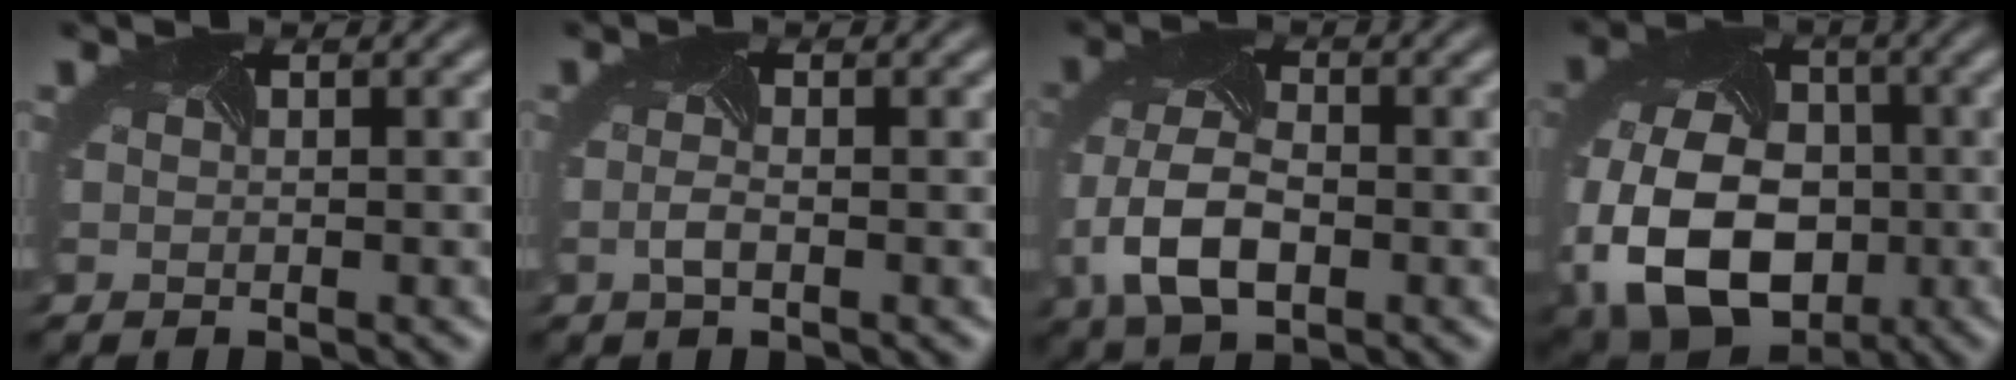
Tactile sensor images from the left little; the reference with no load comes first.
{"total": 1.2, "force": [-0.7, 0.3, 0.9], "torque": [-0.026, -0.006, -0.014]}
{"total": 6.2, "force": [-1.9, 3.6, 4.7], "torque": [-0.112, -0.007, -0.039]}
{"total": 14.0, "force": [-3.6, 9.6, 9.5], "torque": [-0.207, -0.044, -0.054]}